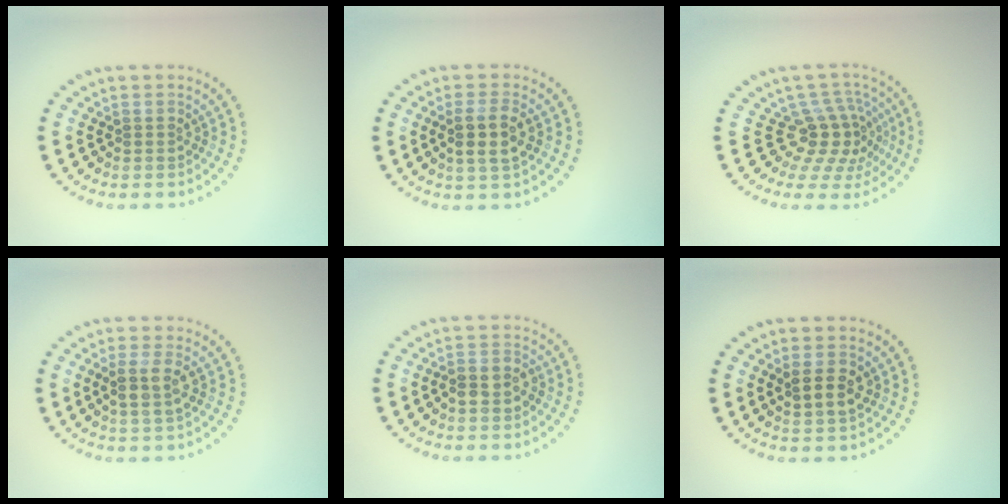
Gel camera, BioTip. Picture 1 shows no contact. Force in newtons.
{"total": 2.8, "press": 2.6, "slide": 1.0}
{"total": 4.1, "press": 2.9, "slide": 3.0}
{"total": 2.3, "press": 2.1, "slide": 0.8}
{"total": 2.2, "press": 2.0, "slide": 0.9}
{"total": 2.5, "press": 2.4, "slide": 0.6}